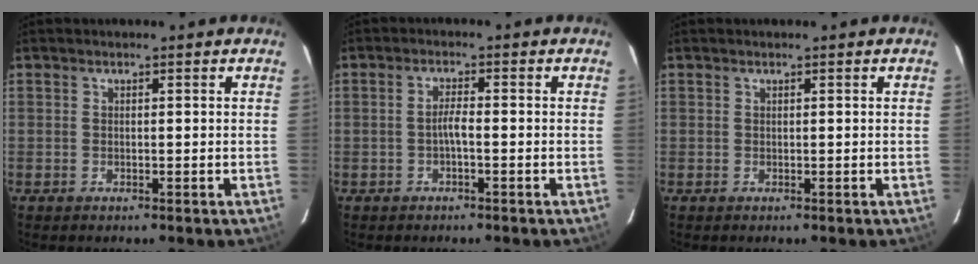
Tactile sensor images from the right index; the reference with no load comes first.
{"total": 1.9, "force": [-0.8, 0.2, 1.7], "torque": [-0.035, 0.006, -0.016]}
{"total": 0.0}